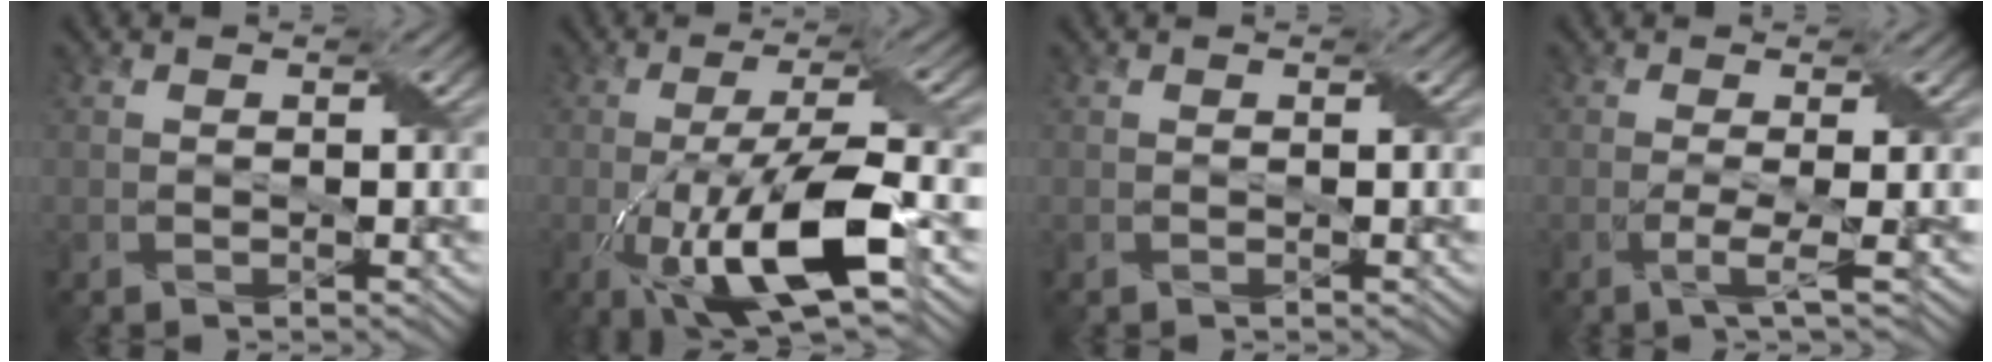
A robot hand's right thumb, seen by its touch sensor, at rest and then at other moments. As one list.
[{"total": 13.3, "force": [-5.0, 3.9, 11.7], "torque": [-0.219, -0.011, -0.093]}, {"total": 0.0}, {"total": 2.7, "force": [-0.5, 0.5, 2.7], "torque": [-0.045, 0.001, -0.016]}]